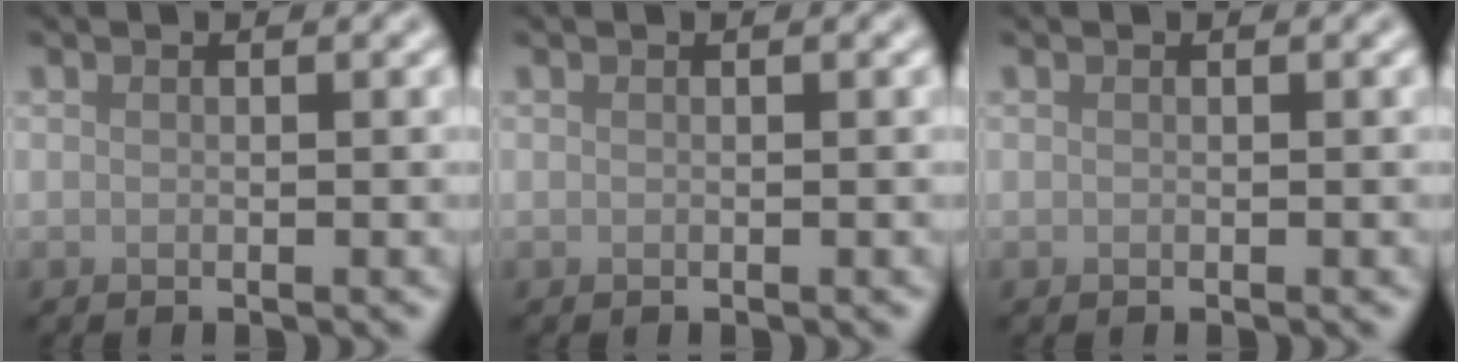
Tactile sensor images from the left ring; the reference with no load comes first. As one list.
[{"total": 0.0}, {"total": 0.0}]